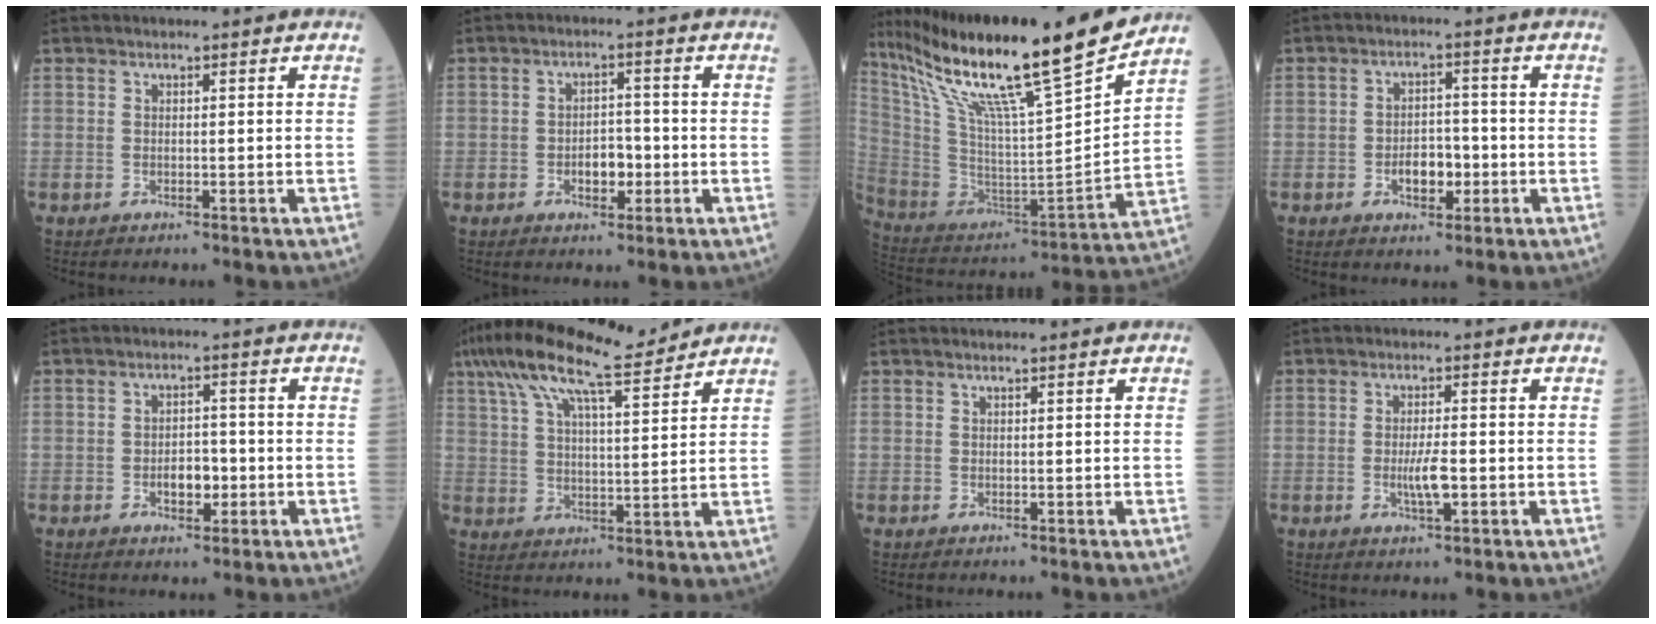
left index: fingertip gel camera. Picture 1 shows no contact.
{"total": 3.8, "force": [-1.2, 2.1, 2.9], "torque": [-0.044, 0.007, -0.017]}
{"total": 24.9, "force": [19.4, 0.1, 15.6], "torque": [-0.275, -0.014, 0.335]}
{"total": 4.6, "force": [-1.5, 2.7, 3.5], "torque": [-0.057, 0.007, -0.022]}
{"total": 3.9, "force": [-1.1, 2.2, 3.1], "torque": [-0.048, 0.006, -0.016]}
{"total": 15.2, "force": [12.5, 1.7, 8.4], "torque": [-0.167, 0.034, 0.214]}
{"total": 0.6, "force": [0.5, -0.1, 0.2], "torque": [-0.008, 0.002, 0.010]}
{"total": 3.7, "force": [-0.8, 0.6, 3.5], "torque": [-0.071, -0.004, -0.013]}